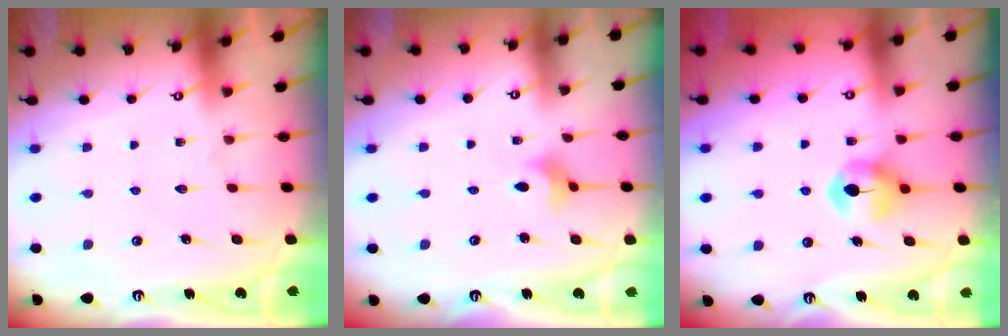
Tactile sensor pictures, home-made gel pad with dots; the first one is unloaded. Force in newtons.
{"total": 2.7, "press": 2.7, "slide": 0.5}
{"total": 7.3, "press": 7.3, "slide": 0.4}